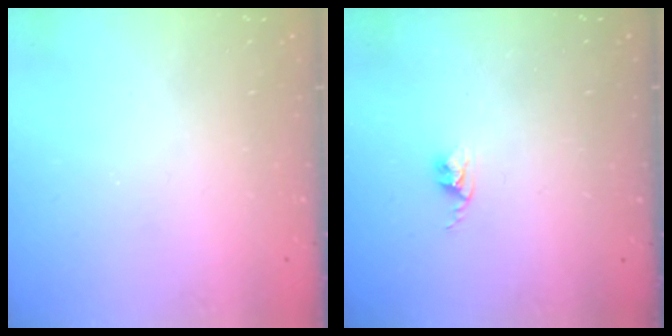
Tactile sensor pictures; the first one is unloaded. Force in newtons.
{"total": 2.4, "press": 2.4, "slide": 0.3}